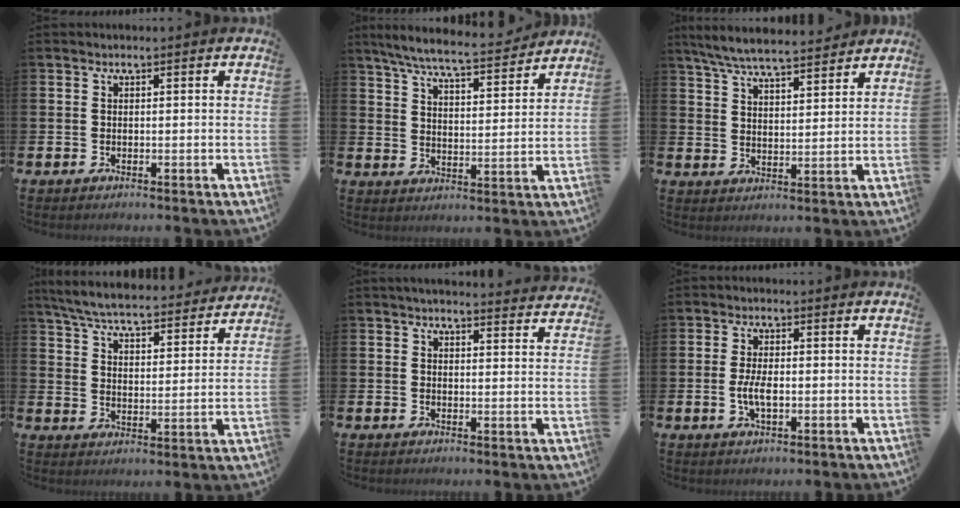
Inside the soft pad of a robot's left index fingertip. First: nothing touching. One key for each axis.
{"total": 7.6, "fx": 7.1, "fy": 0.7, "fz": 2.7, "tx": -0.072, "ty": -0.048, "tz": 0.122}
{"total": 6.7, "fx": 6.4, "fy": 0.7, "fz": 1.9, "tx": -0.061, "ty": -0.032, "tz": 0.115}
{"total": 6.6, "fx": 6.3, "fy": 0.7, "fz": 2.0, "tx": -0.069, "ty": -0.046, "tz": 0.106}
{"total": 3.7, "fx": 3.7, "fy": 0.1, "fz": 0.5, "tx": -0.005, "ty": -0.022, "tz": 0.063}
{"total": 3.7, "fx": -0.5, "fy": 1.6, "fz": 3.3, "tx": -0.065, "ty": -0.001, "tz": -0.012}